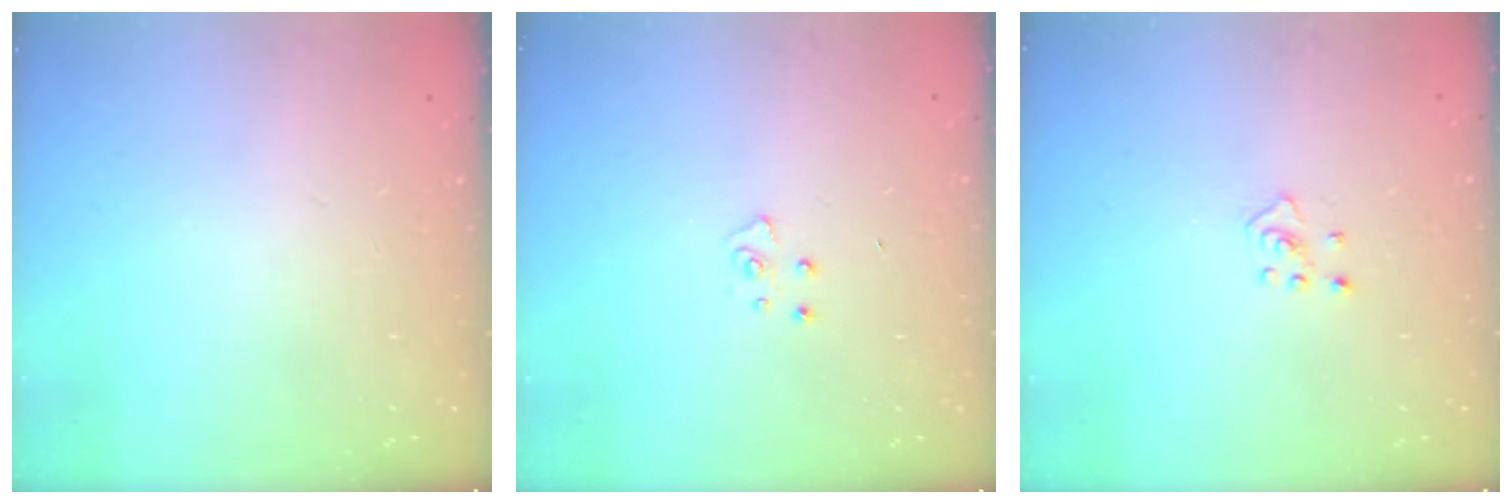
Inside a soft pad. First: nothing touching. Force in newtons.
{"total": 4.4, "press": 4.4, "slide": 0.3}
{"total": 2.4, "press": 2.4, "slide": 0.5}